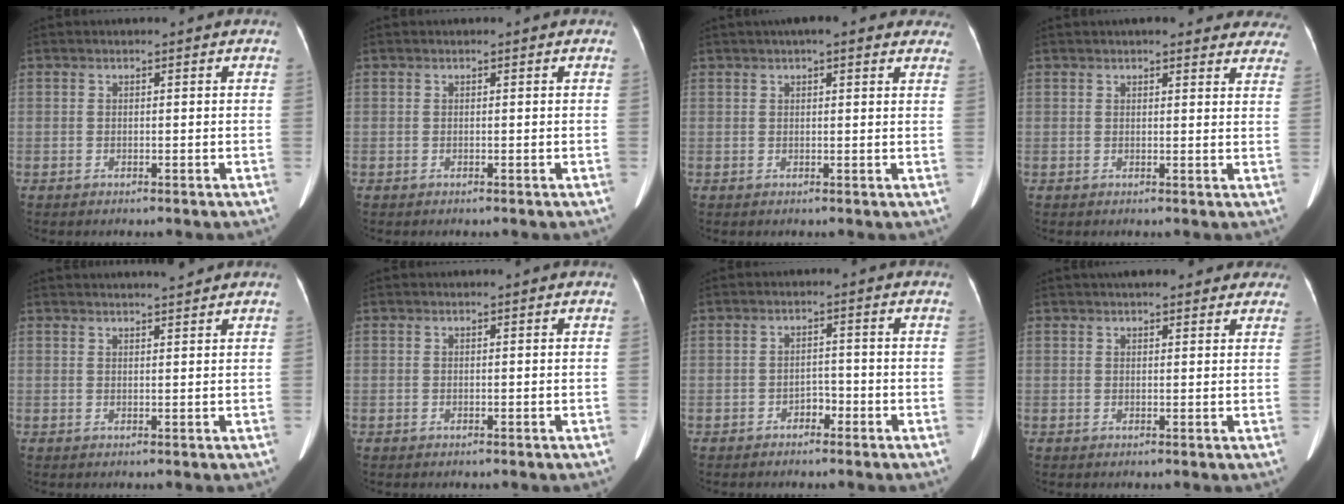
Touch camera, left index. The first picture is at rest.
{"total": 0.0}
{"total": 8.0, "force": [6.0, 1.9, 4.9], "torque": [-0.051, 0.025, 0.066]}
{"total": 14.9, "force": [13.4, 3.4, 5.6], "torque": [-0.032, 0.002, 0.135]}
{"total": 4.4, "force": [4.0, -0.2, 1.7], "torque": [-0.024, 0.012, 0.054]}
{"total": 0.0}
{"total": 2.0, "force": [-1.4, 1.0, 0.9], "torque": [-0.008, 0.006, -0.024]}
{"total": 10.9, "force": [9.0, 3.1, 5.2], "torque": [-0.050, 0.028, 0.106]}